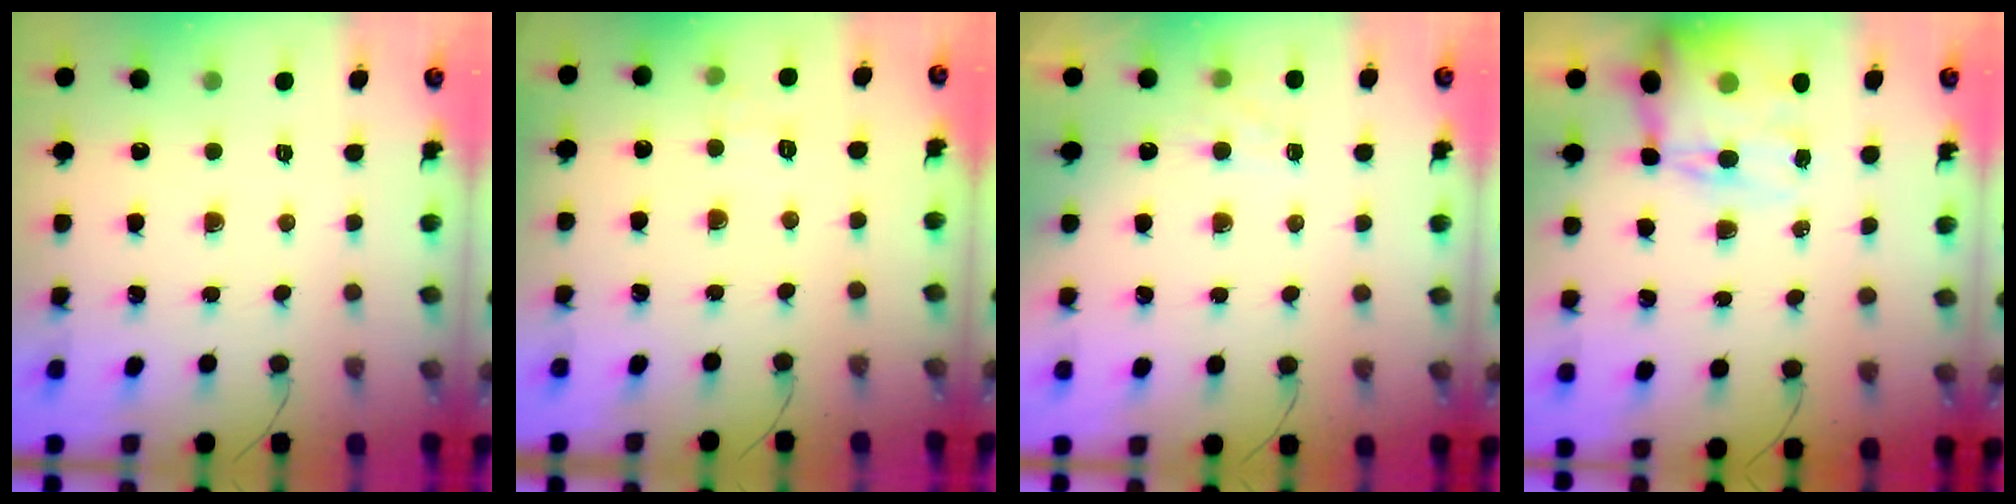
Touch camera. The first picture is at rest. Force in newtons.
{"total": 5.3, "press": 5.2, "slide": 1.3}
{"total": 5.6, "press": 5.3, "slide": 1.6}
{"total": 15.0, "press": 14.6, "slide": 3.4}